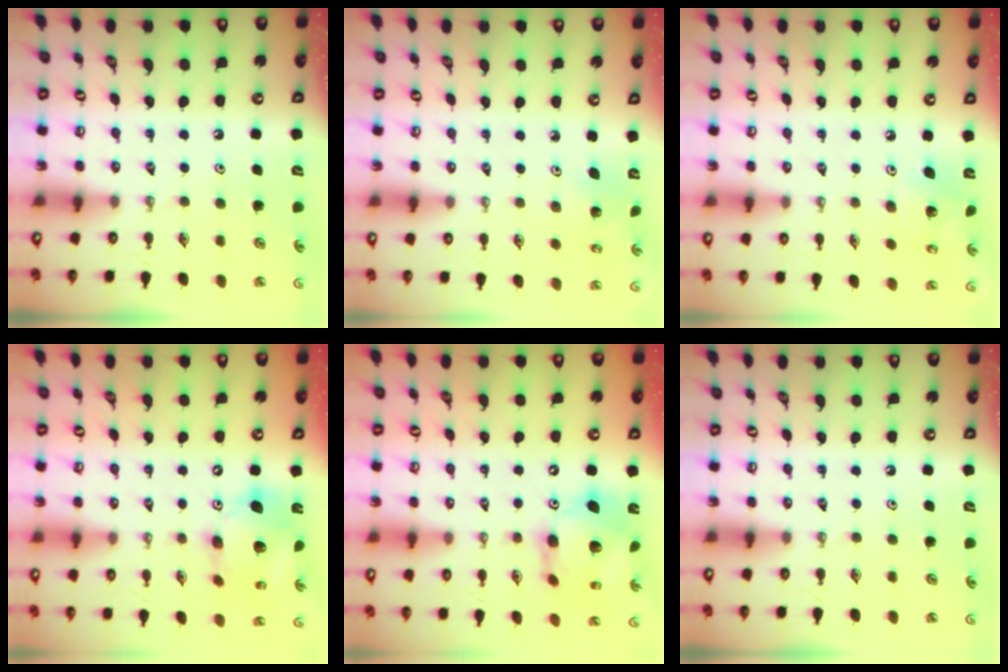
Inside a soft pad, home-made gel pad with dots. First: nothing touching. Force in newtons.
{"total": 2.3, "press": 2.3, "slide": 0.2}
{"total": 7.1, "press": 7.1, "slide": 0.2}
{"total": 16.2, "press": 16.0, "slide": 2.5}
{"total": 15.2, "press": 15.1, "slide": 1.4}
{"total": 0.0}